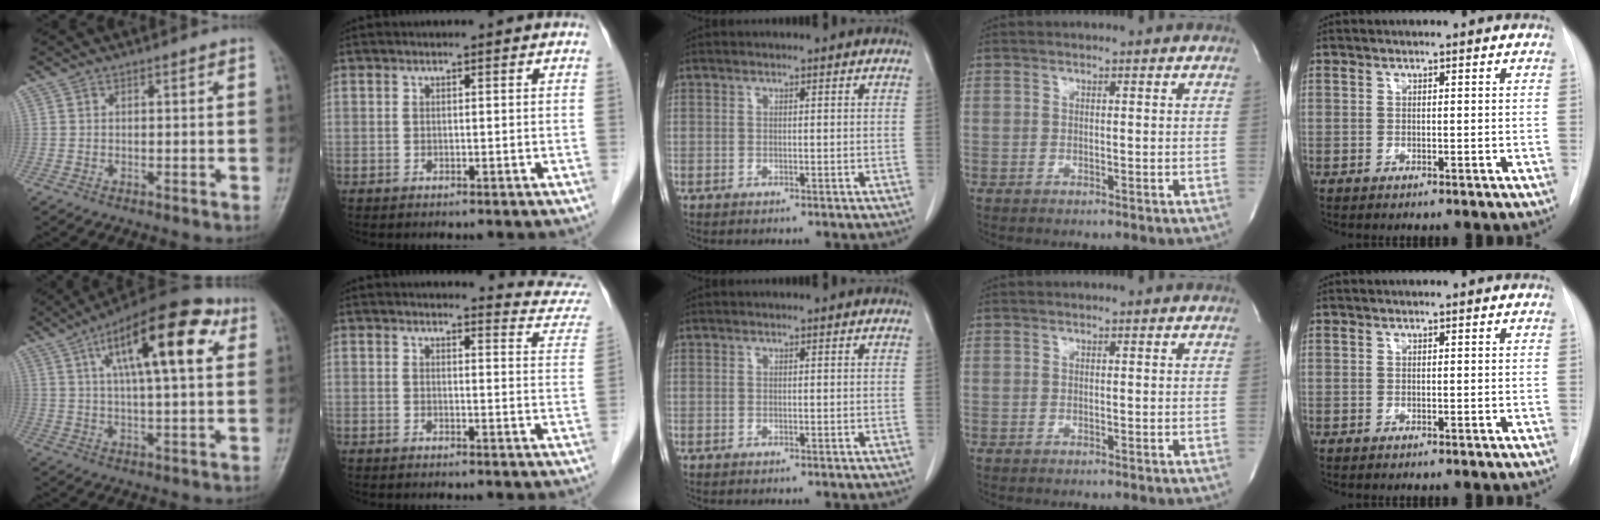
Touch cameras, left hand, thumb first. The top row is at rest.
{"thumb": {"total": 19.9, "force": [7.7, 6.7, 17.1], "torque": [-0.248, 0.003, 0.114]}, "index": {"total": 9.0, "force": [9.0, 0.7, 0.8], "torque": [0.009, -0.057, 0.073]}}